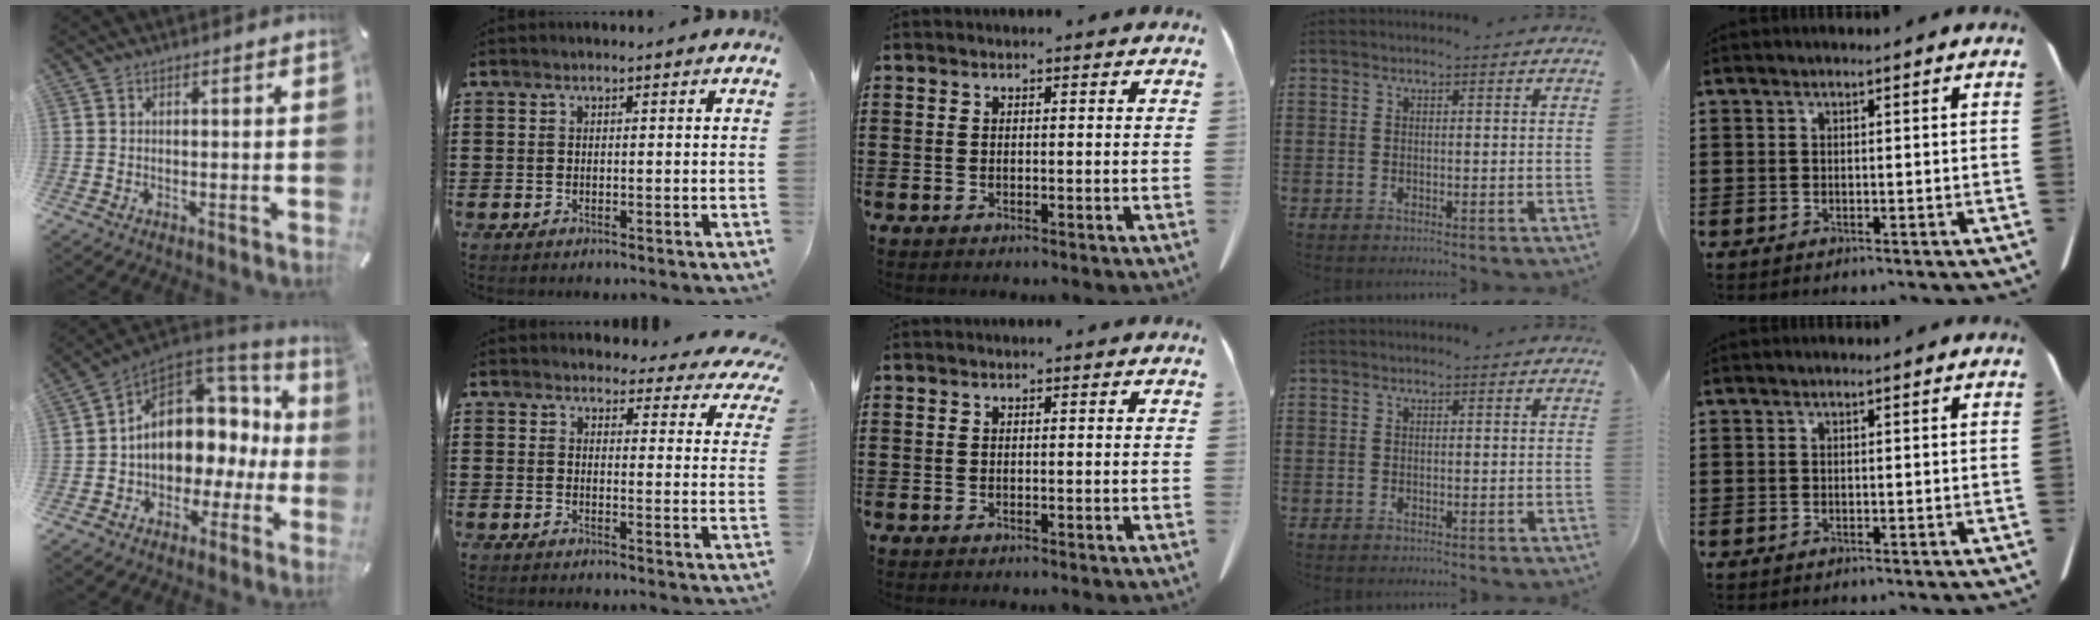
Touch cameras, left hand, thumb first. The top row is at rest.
{"thumb": {"total": 11.8, "force": [2.2, 9.4, 6.9], "torque": [-0.114, -0.022, 0.040]}, "index": {"total": 3.7, "force": [3.5, 0.9, 0.7], "torque": [-0.024, -0.016, 0.060]}}